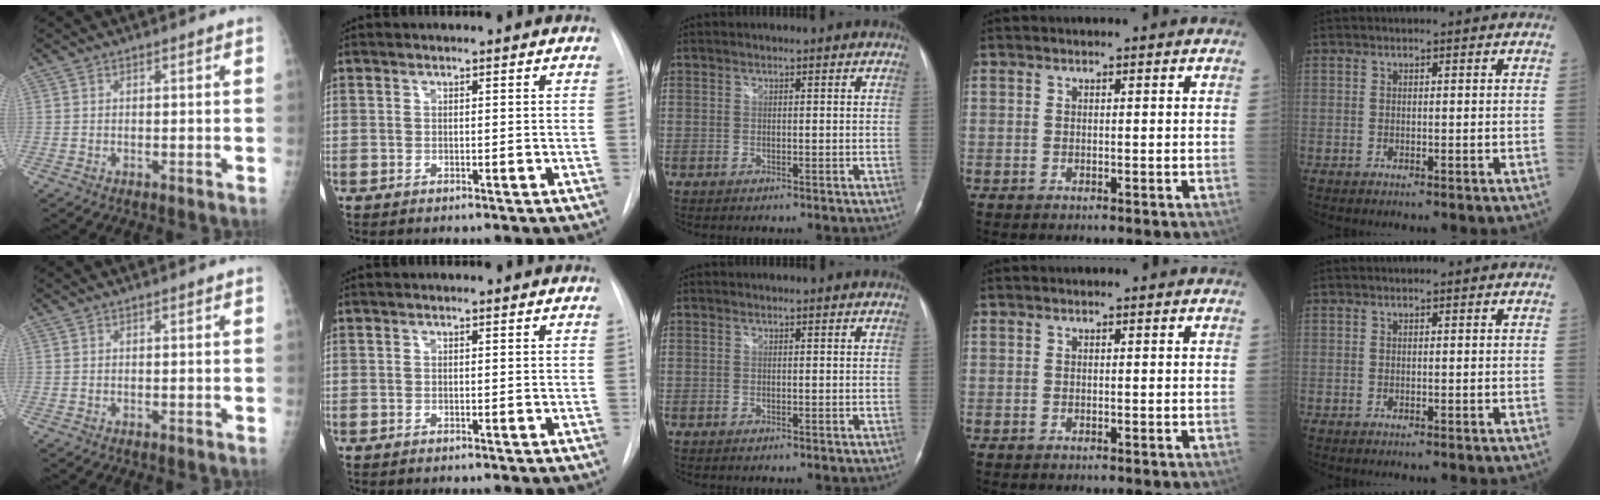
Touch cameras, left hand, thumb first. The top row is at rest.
{}